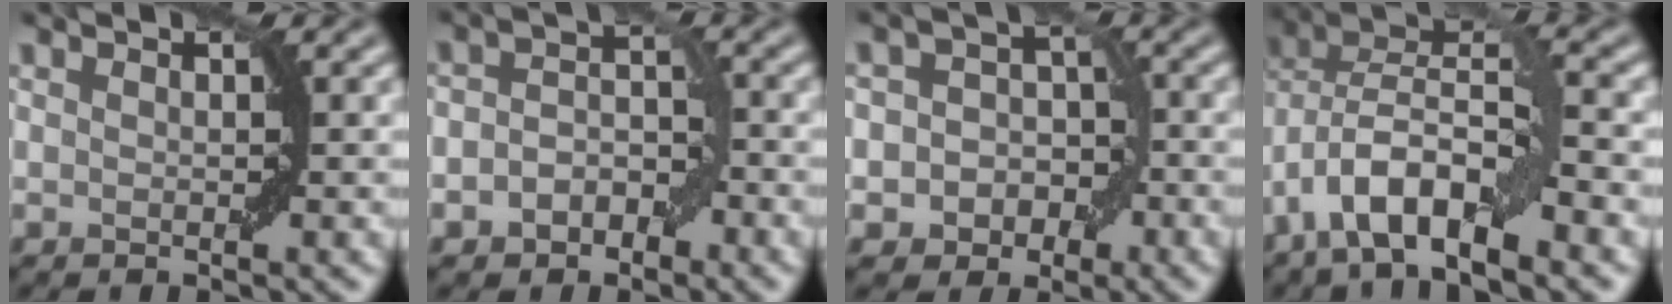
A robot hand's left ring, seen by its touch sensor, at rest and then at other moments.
{"total": 3.2, "force": [-1.4, 2.3, 1.7], "torque": [-0.022, 0.007, -0.028]}
{"total": 5.2, "force": [-1.7, 4.5, 1.9], "torque": [-0.004, 0.018, -0.044]}
{"total": 8.1, "force": [-3.7, 3.1, 6.4], "torque": [-0.120, 0.012, -0.078]}